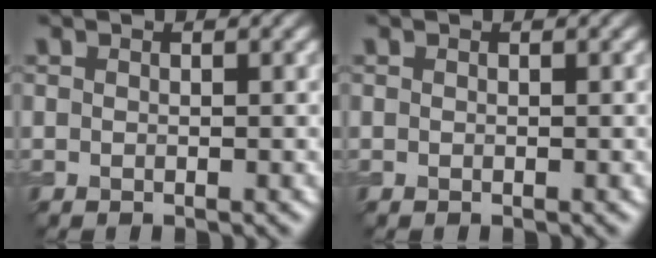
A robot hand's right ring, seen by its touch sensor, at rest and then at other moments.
{"total": 0.0}